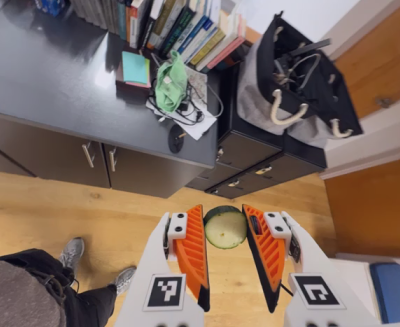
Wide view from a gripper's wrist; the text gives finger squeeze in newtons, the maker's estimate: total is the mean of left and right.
{"total": 6.8, "left": 7.7, "right": 5.8}